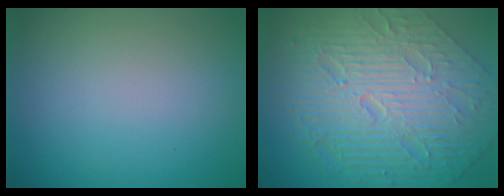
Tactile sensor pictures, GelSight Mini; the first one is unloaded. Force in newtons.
{"total": 11.2, "press": 7.3, "slide": 8.4}